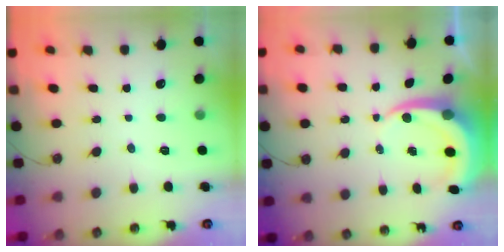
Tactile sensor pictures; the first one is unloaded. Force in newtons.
{"total": 6.1, "press": 6.1, "slide": 0.7}